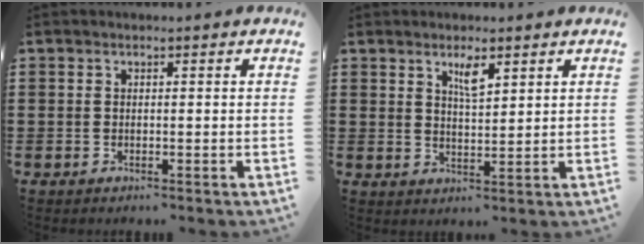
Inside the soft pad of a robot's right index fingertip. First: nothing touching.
{"total": 3.4, "force": [2.1, 0.9, 2.5], "torque": [-0.038, -0.002, 0.032]}